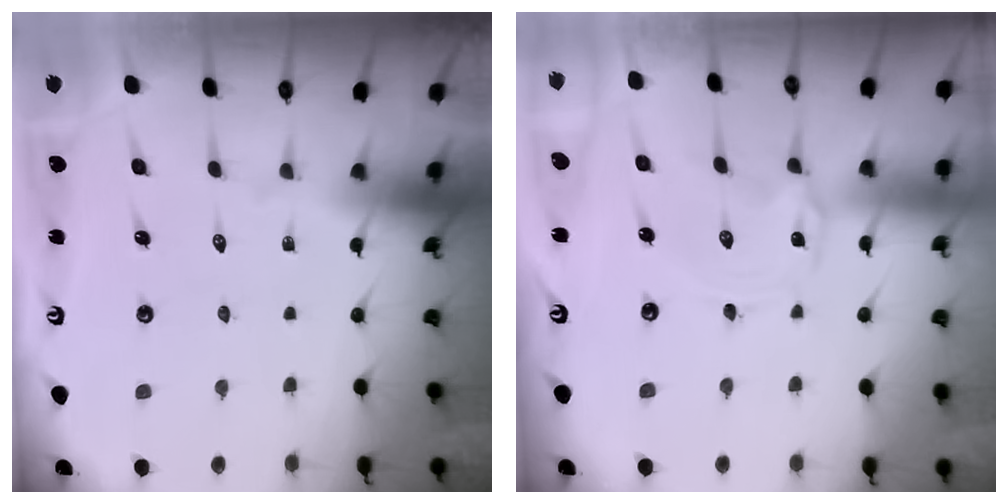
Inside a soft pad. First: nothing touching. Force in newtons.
{"total": 1.0, "press": 1.0, "slide": 0.1}